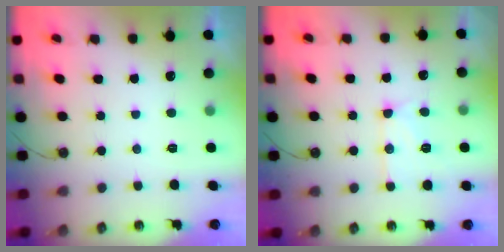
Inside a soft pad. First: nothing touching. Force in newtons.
{"total": 11.9, "press": 11.9, "slide": 1.1}